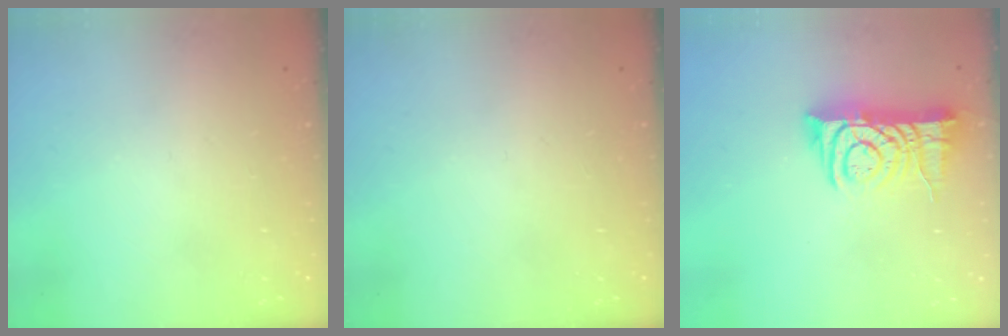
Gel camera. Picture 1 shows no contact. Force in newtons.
{"total": 0.0}
{"total": 10.7, "press": 10.6, "slide": 1.2}